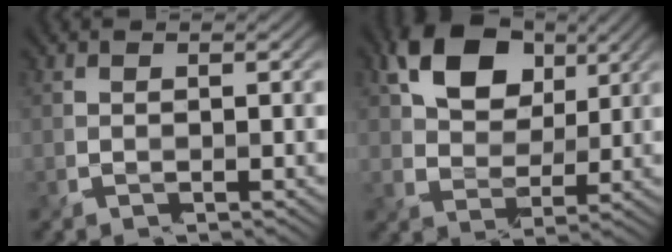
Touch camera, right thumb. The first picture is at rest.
{"total": 9.6, "force": [3.9, 6.5, 5.9], "torque": [-0.121, 0.004, 0.061]}